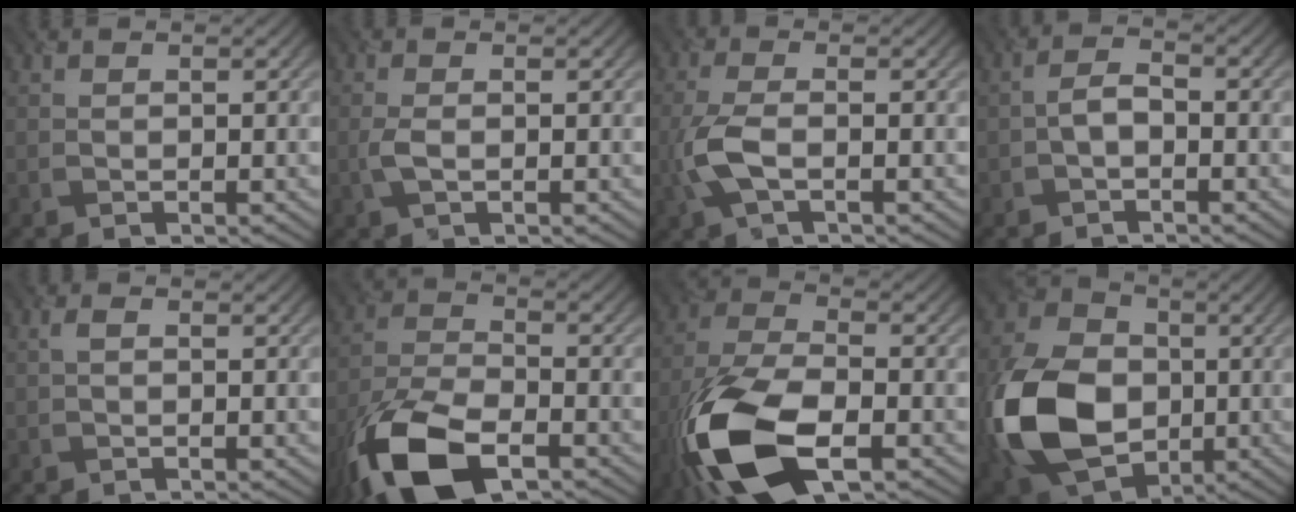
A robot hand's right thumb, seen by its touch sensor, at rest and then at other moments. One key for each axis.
{"total": 2.1, "fx": -0.4, "fy": 0.9, "fz": 1.8, "tx": -0.048, "ty": 0.000, "tz": -0.010}
{"total": 5.1, "fx": -1.4, "fy": 2.1, "fz": 4.5, "tx": -0.118, "ty": -0.001, "tz": -0.034}
{"total": 2.4, "fx": -0.9, "fy": 1.3, "fz": 1.9, "tx": -0.039, "ty": 0.007, "tz": -0.022}
{"total": 0.9, "fx": 0.1, "fy": 0.4, "fz": 0.8, "tx": -0.020, "ty": 0.004, "tz": 0.002}
{"total": 14.6, "fx": -8.5, "fy": 6.6, "fz": 10.0, "tx": -0.232, "ty": -0.036, "tz": -0.170}
{"total": 16.4, "fx": -7.5, "fy": 7.7, "fz": 12.5, "tx": -0.293, "ty": -0.039, "tz": -0.150}
{"total": 17.6, "fx": -3.0, "fy": 12.8, "fz": 11.6, "tx": -0.290, "ty": -0.019, "tz": -0.071}